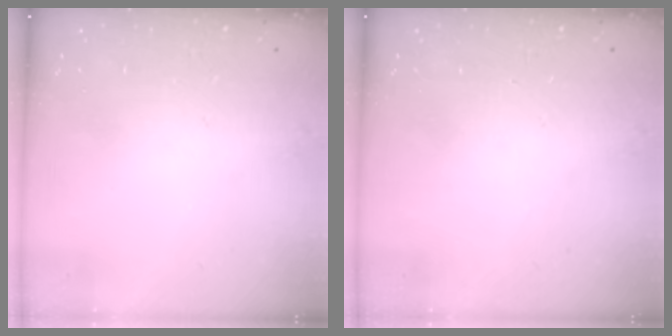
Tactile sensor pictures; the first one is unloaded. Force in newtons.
{"total": 0.0}